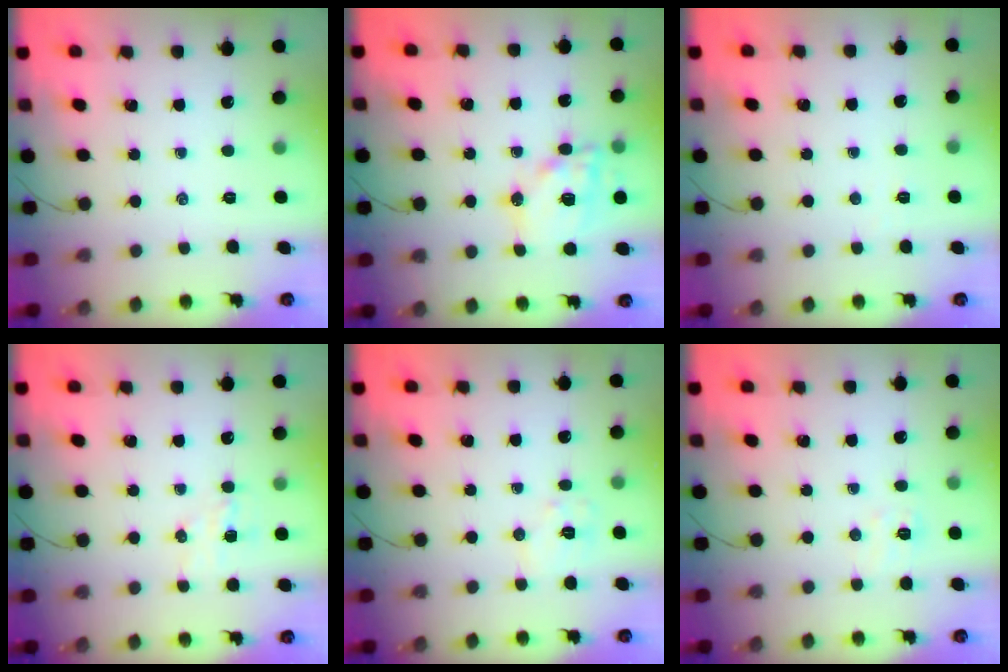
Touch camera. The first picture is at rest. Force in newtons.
{"total": 14.8, "press": 14.5, "slide": 2.9}
{"total": 1.9, "press": 1.8, "slide": 0.6}
{"total": 4.8, "press": 4.7, "slide": 1.1}
{"total": 6.5, "press": 6.5, "slide": 0.7}
{"total": 5.0, "press": 4.8, "slide": 1.2}